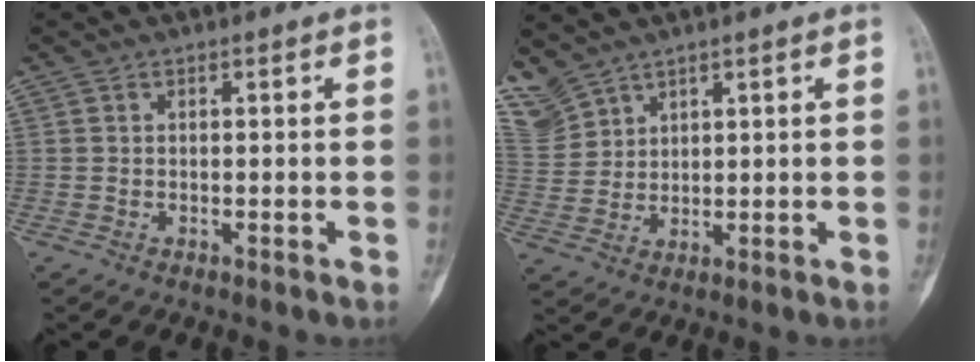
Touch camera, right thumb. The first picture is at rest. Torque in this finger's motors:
{"motor_torque": [-0.38, 0.68, 0.69, 0.70, 0.07]}